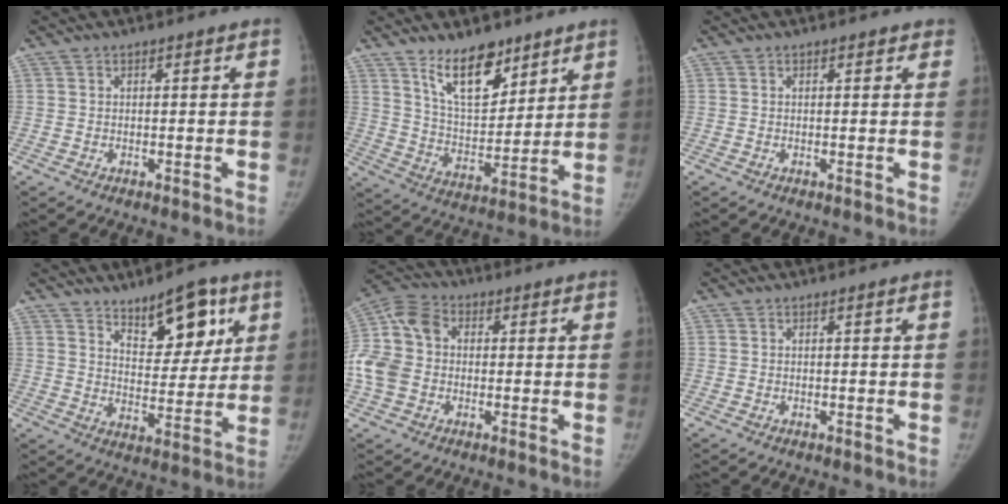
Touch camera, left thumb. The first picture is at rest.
{"total": 13.0, "force": [8.9, 6.1, 7.3], "torque": [-0.084, -0.069, 0.164]}
{"total": 0.8, "force": [0.6, 0.5, 0.1], "torque": [0.011, -0.003, 0.002]}
{"total": 12.4, "force": [7.1, 5.9, 8.3], "torque": [-0.085, -0.039, 0.115]}
{"total": 12.7, "force": [-0.7, 10.2, 7.6], "torque": [-0.162, 0.029, -0.023]}
{"total": 0.0}